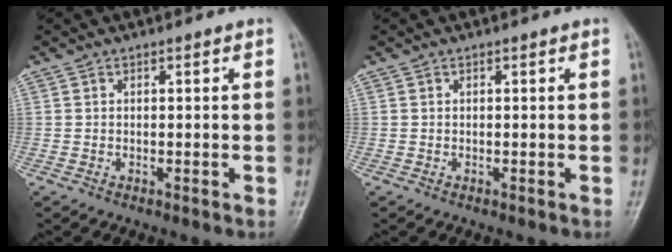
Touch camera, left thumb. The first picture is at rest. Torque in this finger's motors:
{"motor_torque": [0.00, 0.00, 0.00, 0.00, 0.00]}